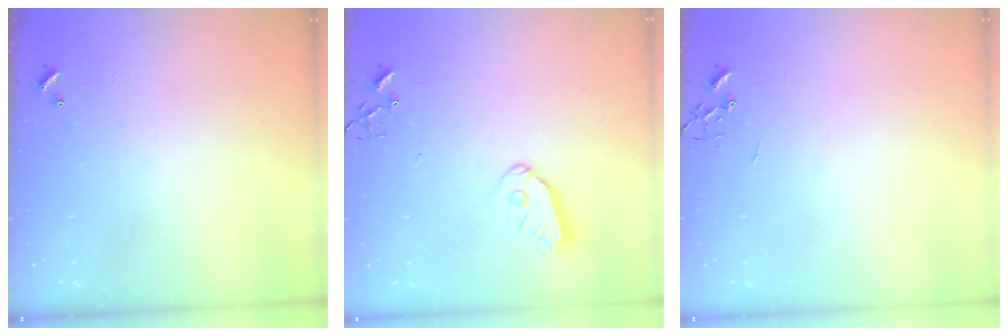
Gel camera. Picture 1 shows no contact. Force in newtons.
{"total": 7.7, "press": 7.7, "slide": 0.4}
{"total": 0.0}